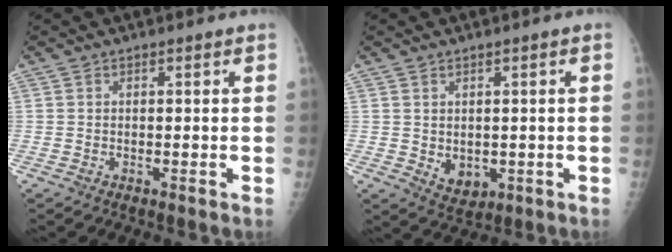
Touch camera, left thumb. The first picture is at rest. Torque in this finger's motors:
{"motor_torque": [-0.18, 0.22, 0.01, 0.00, 0.00]}